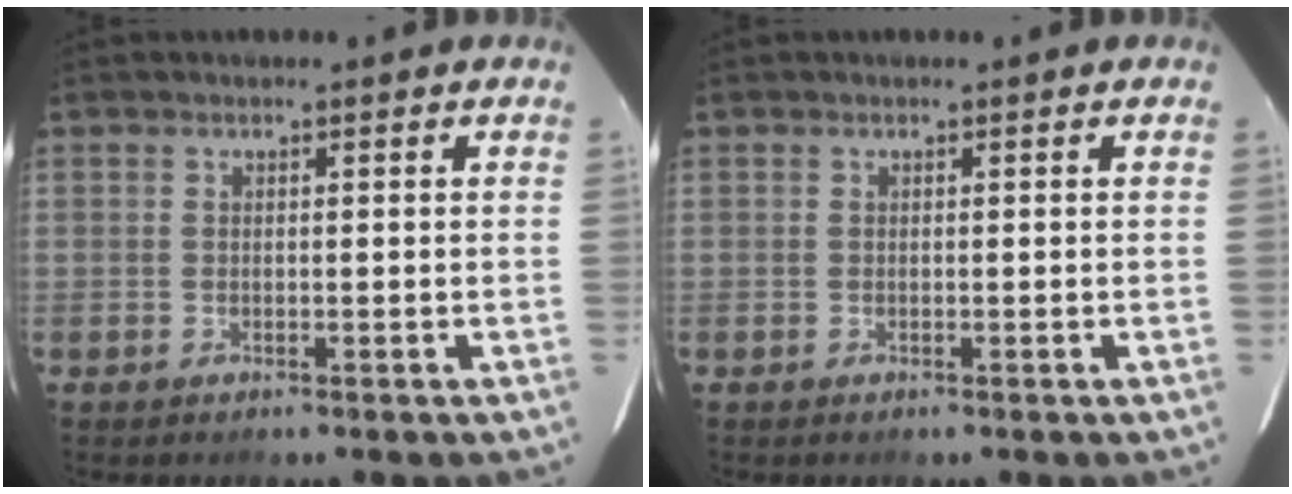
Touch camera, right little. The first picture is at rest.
{"total": 0.0}